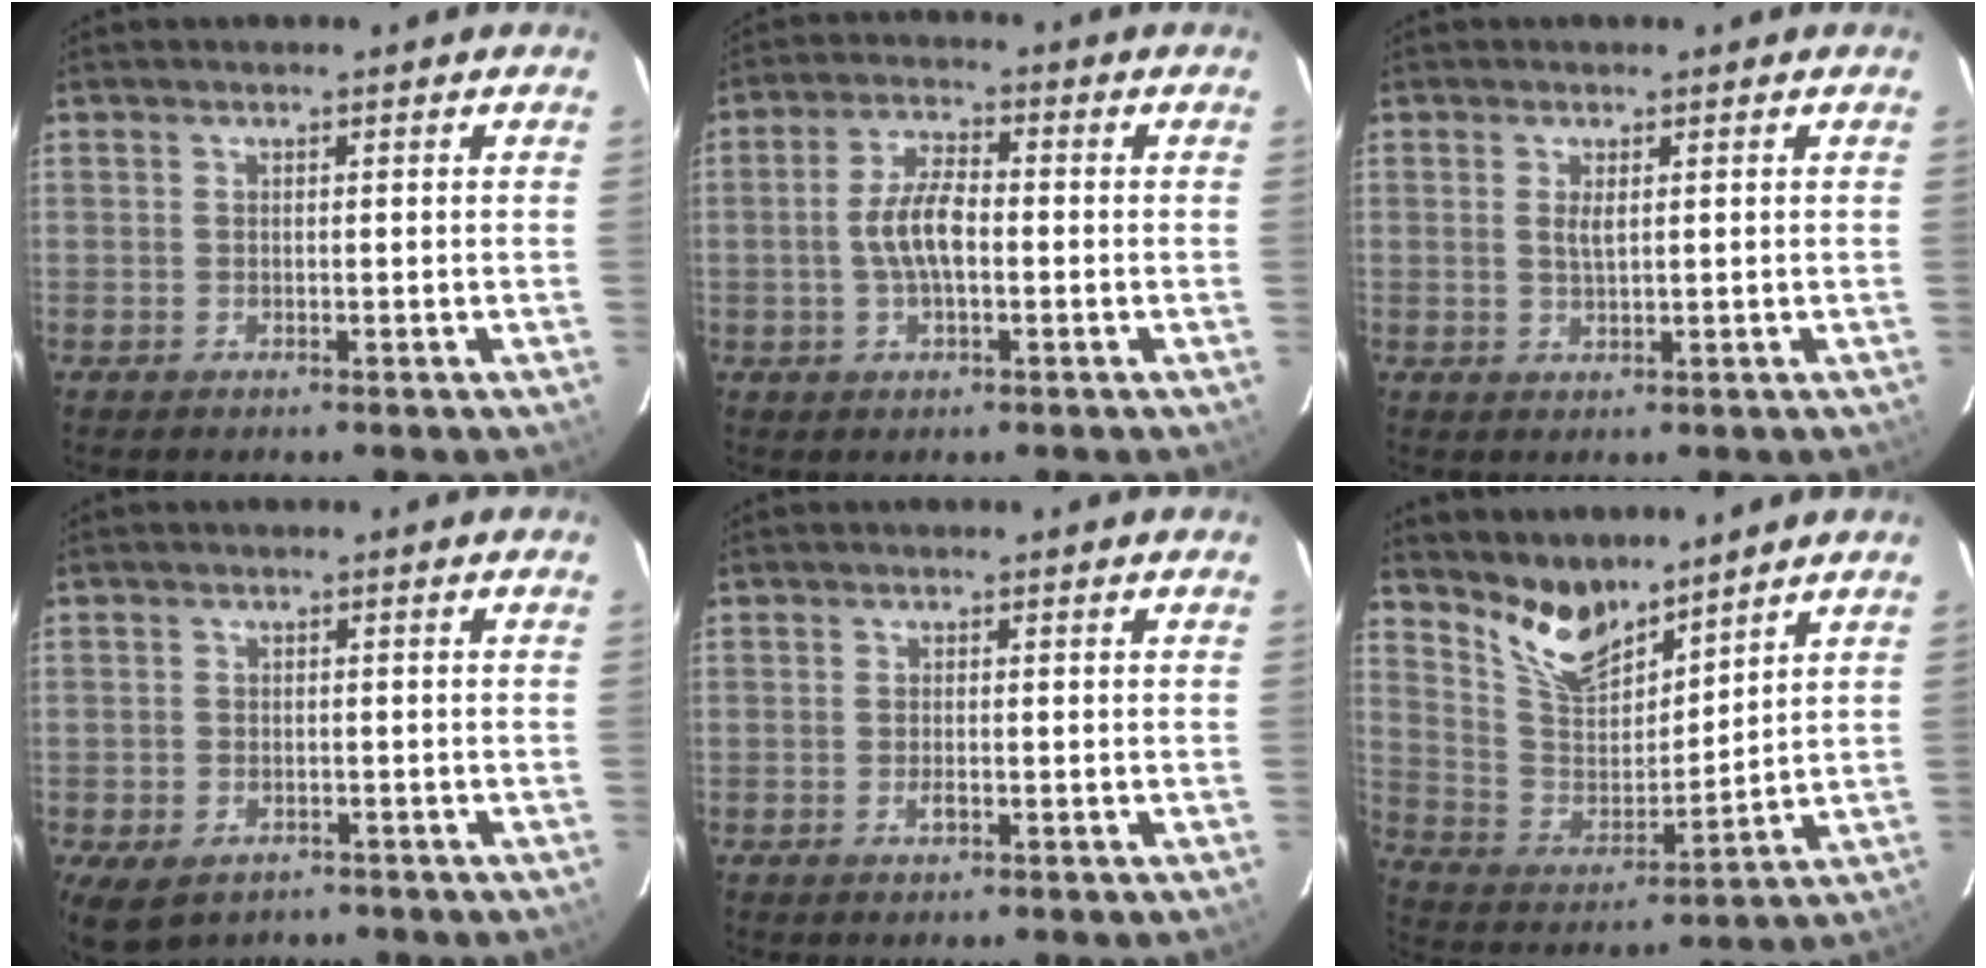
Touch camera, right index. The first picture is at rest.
{"total": 6.3, "force": [-1.0, 2.1, 5.8], "torque": [-0.118, 0.008, -0.020]}
{"total": 1.8, "force": [0.5, 0.3, 1.7], "torque": [-0.034, -0.002, 0.009]}
{"total": 6.6, "force": [-3.5, 4.7, 3.0], "torque": [-0.065, -0.010, -0.047]}
{"total": 1.3, "force": [-0.6, 0.3, 1.1], "torque": [-0.023, -0.002, -0.012]}
{"total": 11.3, "force": [9.4, 4.2, 4.7], "torque": [-0.099, -0.002, 0.187]}